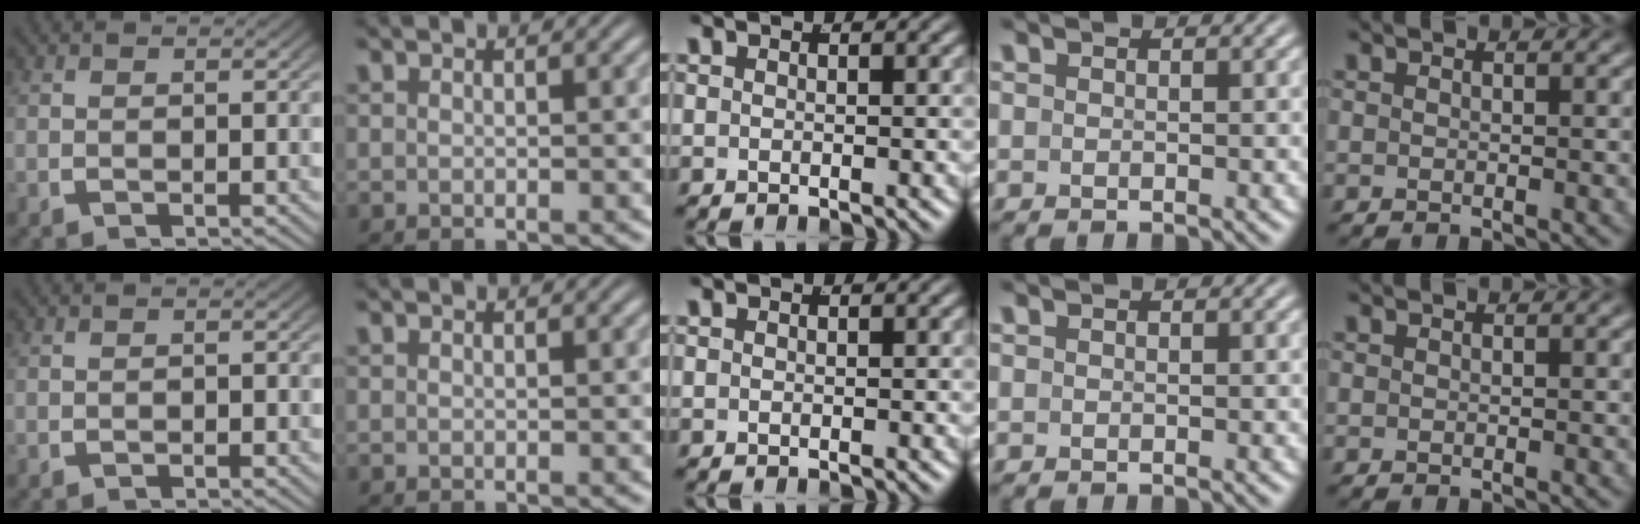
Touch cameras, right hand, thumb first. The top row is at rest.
{"thumb": {"total": 0.6, "force": [-0.5, 0.1, 0.2], "torque": [-0.002, -0.002, -0.009]}}